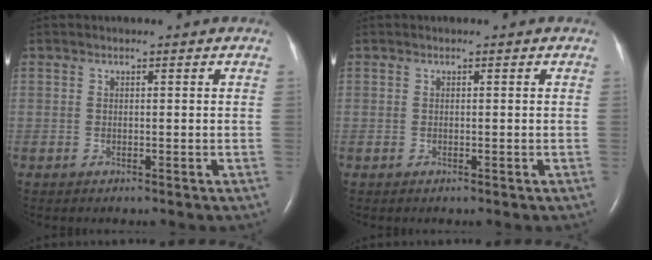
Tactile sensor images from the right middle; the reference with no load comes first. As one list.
[{"total": 0.0}]